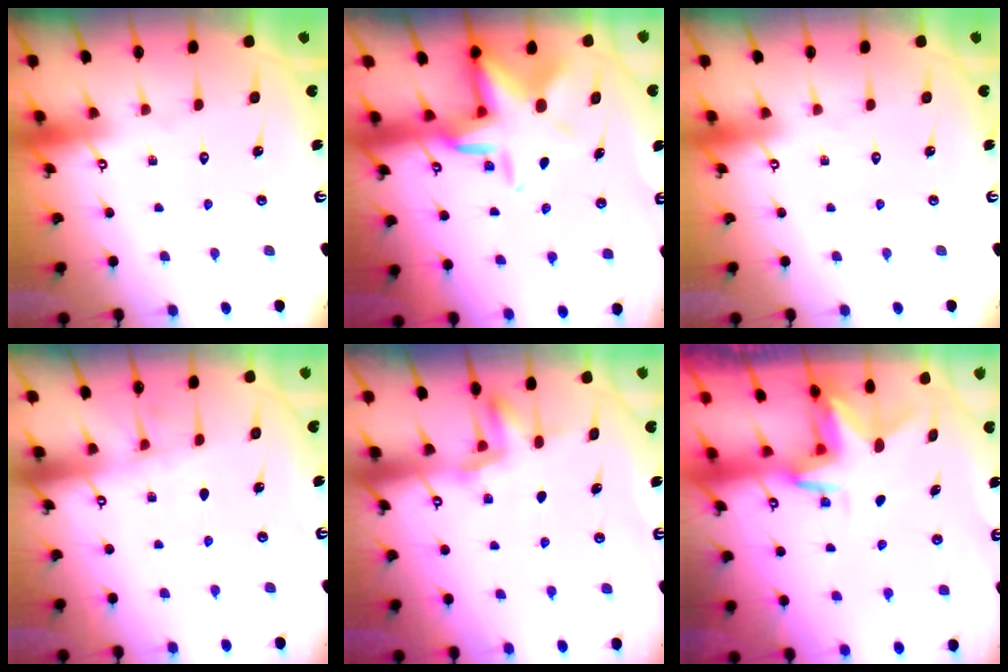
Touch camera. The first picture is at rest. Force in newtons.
{"total": 8.8, "press": 8.6, "slide": 1.6}
{"total": 0.0}
{"total": 3.3, "press": 3.3, "slide": 0.5}
{"total": 3.0, "press": 2.9, "slide": 0.6}
{"total": 3.0, "press": 3.0, "slide": 0.2}